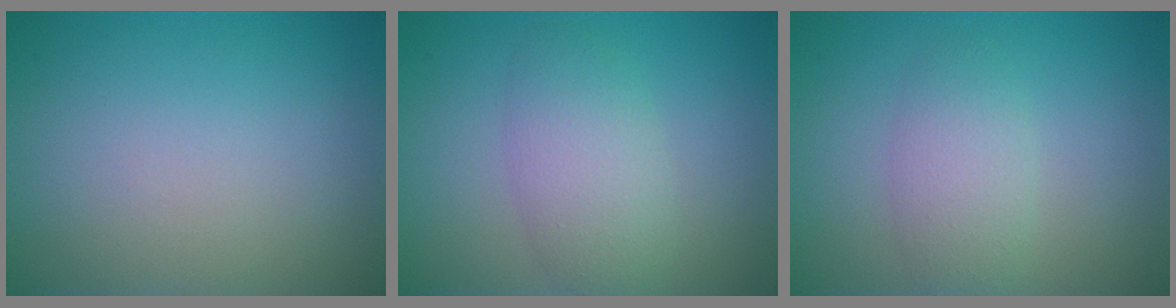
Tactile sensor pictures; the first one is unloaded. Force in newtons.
{"total": 4.0, "press": 3.9, "slide": 0.2}
{"total": 2.8, "press": 2.8, "slide": 0.2}